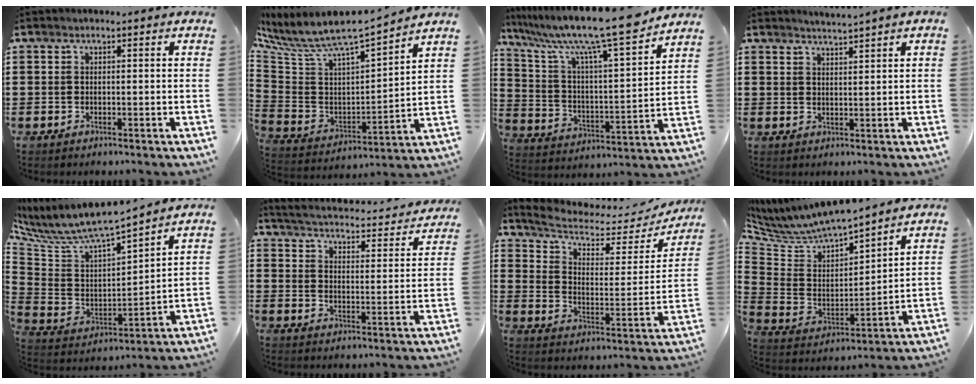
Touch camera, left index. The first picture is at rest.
{"total": 6.5, "force": [5.5, 1.4, 3.1], "torque": [-0.091, -0.051, 0.085]}
{"total": 12.3, "force": [10.3, 0.3, 6.9], "torque": [-0.162, -0.069, 0.165]}
{"total": 2.0, "force": [1.9, -0.5, 0.1], "torque": [-0.006, -0.004, 0.037]}
{"total": 6.6, "force": [6.0, 1.2, 2.4], "torque": [-0.081, -0.052, 0.097]}
{"total": 2.8, "force": [2.7, -0.2, 0.6], "torque": [-0.033, -0.027, 0.036]}
{"total": 5.2, "force": [4.1, 2.0, 2.6], "torque": [-0.075, -0.028, 0.066]}
{"total": 6.5, "force": [6.2, 1.4, 1.3], "torque": [-0.065, -0.051, 0.102]}